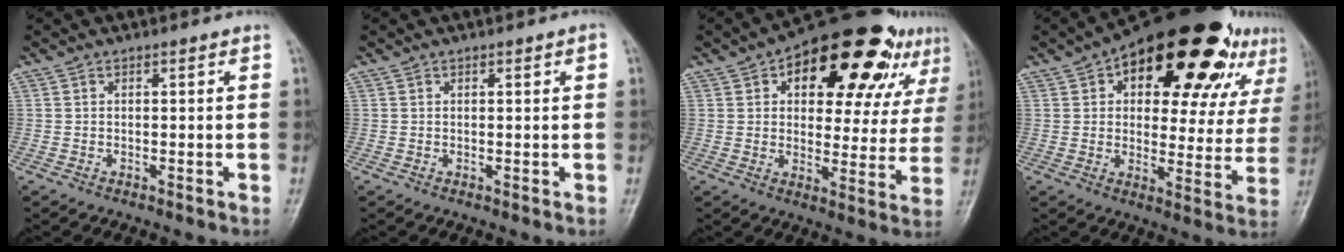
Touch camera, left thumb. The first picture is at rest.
{"total": 1.0, "force": [0.5, 0.3, 0.9], "torque": [-0.009, 0.001, 0.007]}
{"total": 24.5, "force": [12.5, 11.7, 17.5], "torque": [-0.192, 0.000, 0.177]}
{"total": 28.0, "force": [15.0, 13.0, 19.7], "torque": [-0.229, -0.005, 0.211]}